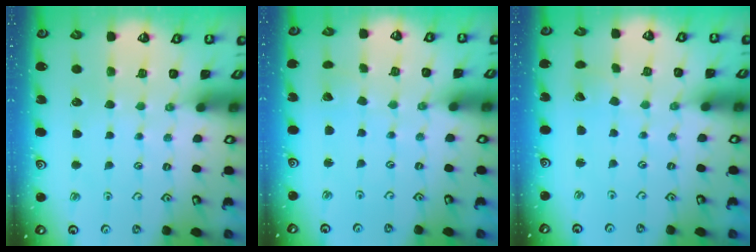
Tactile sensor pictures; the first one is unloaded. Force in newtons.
{"total": 1.8, "press": 1.8, "slide": 0.2}
{"total": 0.5, "press": 0.5, "slide": 0.0}